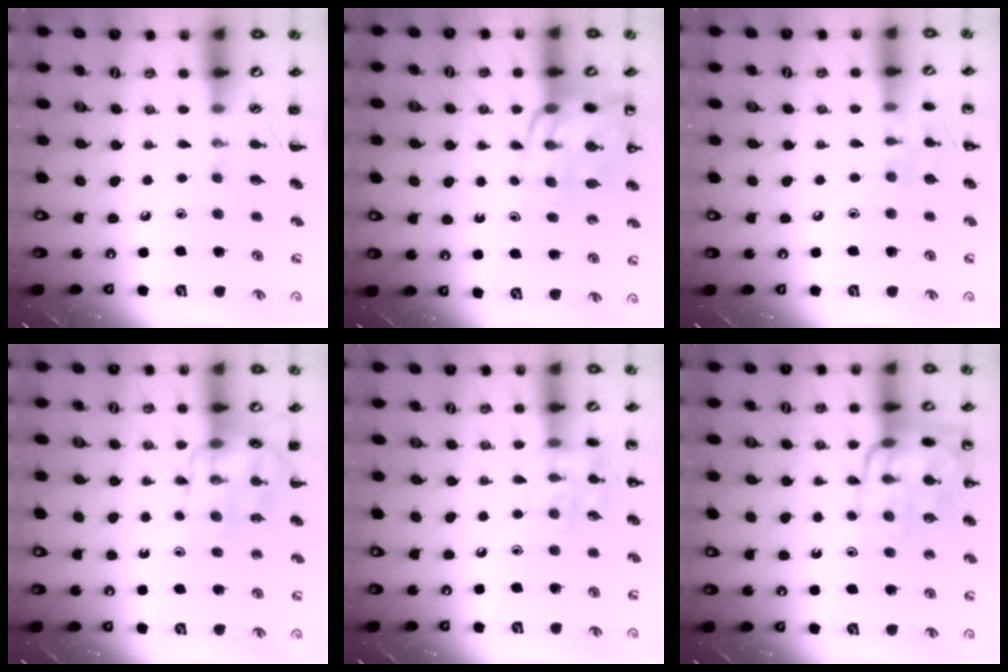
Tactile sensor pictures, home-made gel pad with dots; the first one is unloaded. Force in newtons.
{"total": 12.6, "press": 12.1, "slide": 3.5}
{"total": 5.4, "press": 5.1, "slide": 1.8}
{"total": 12.0, "press": 11.7, "slide": 2.4}
{"total": 10.5, "press": 10.5, "slide": 0.7}
{"total": 16.1, "press": 16.0, "slide": 1.9}